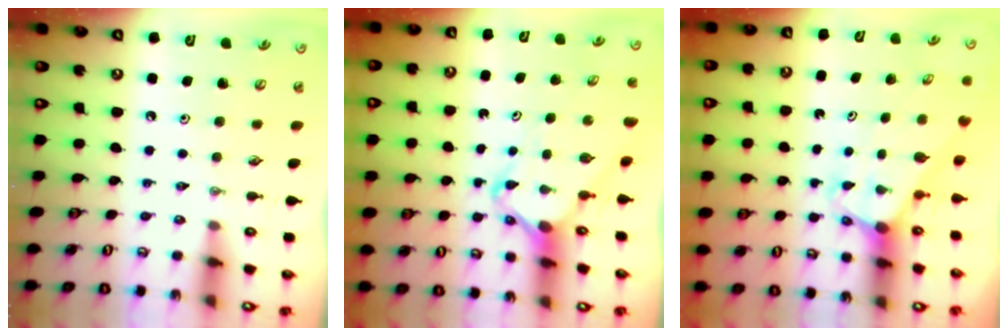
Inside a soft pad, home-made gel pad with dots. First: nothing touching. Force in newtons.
{"total": 3.7, "press": 3.7, "slide": 0.3}
{"total": 3.1, "press": 3.1, "slide": 0.0}